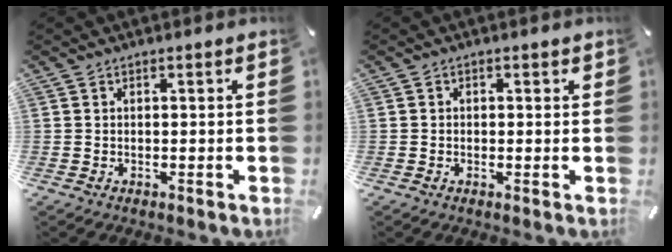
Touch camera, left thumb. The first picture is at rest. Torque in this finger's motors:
{"motor_torque": [-0.12, -0.29, 0.05, 0.12, -0.01]}